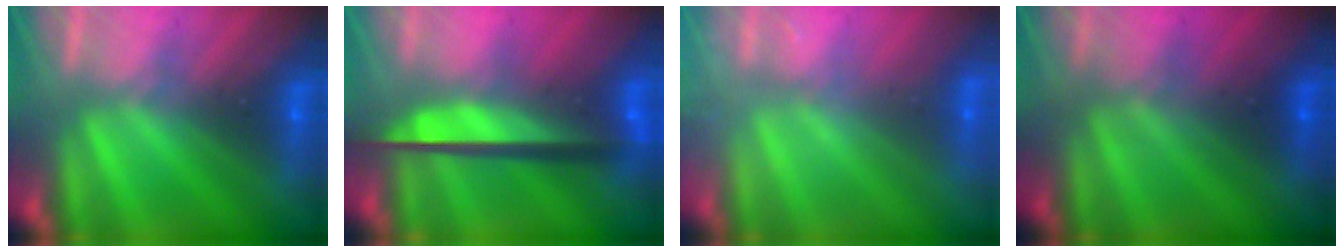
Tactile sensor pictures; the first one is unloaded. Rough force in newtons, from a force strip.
{"total": 11.2}
{"total": 2.5}
{"total": 1.9}